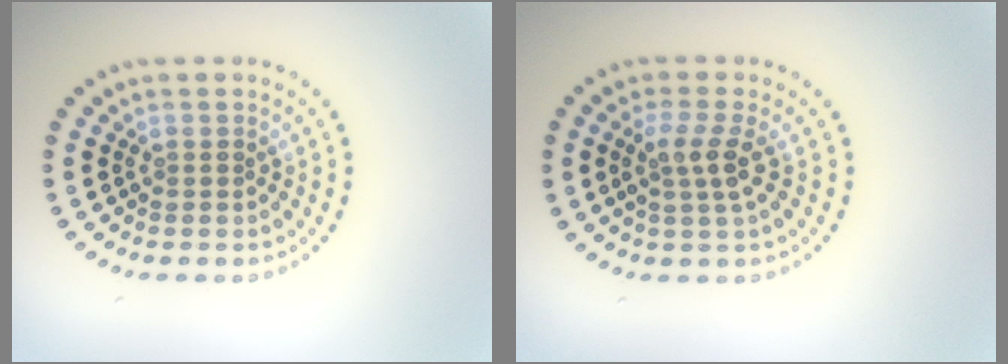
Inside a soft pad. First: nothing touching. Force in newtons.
{"total": 2.5, "press": 2.0, "slide": 1.5}